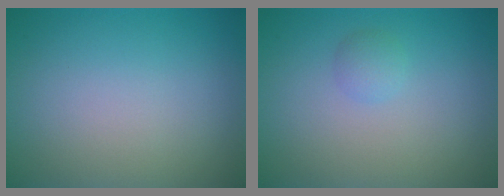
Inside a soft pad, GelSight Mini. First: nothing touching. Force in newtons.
{"total": 1.1, "press": 1.1, "slide": 0.0}